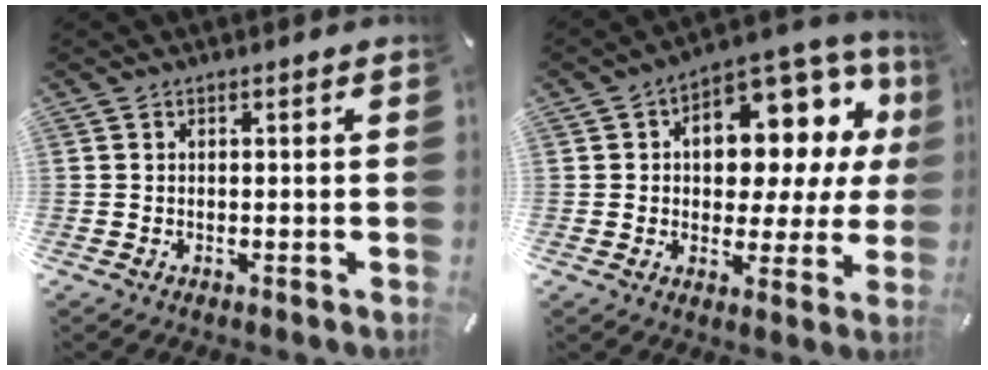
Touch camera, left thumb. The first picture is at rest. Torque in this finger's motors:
{"motor_torque": [1.32, 1.32, 0.74, -0.59, 0.22]}